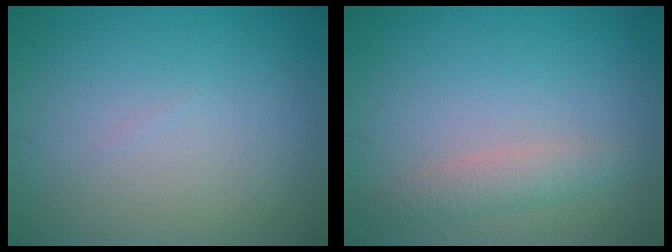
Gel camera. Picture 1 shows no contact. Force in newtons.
{"total": 2.0, "press": 2.0, "slide": 0.1}